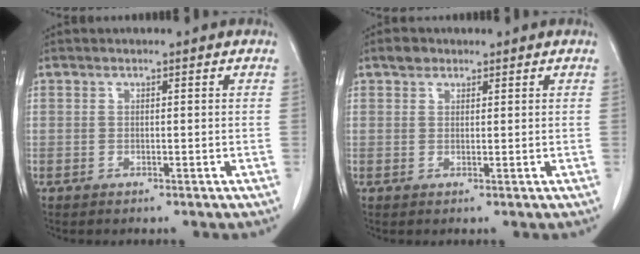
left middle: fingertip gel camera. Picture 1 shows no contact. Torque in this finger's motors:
{"motor_torque": [0.30, -0.26, -0.01, 0.00]}